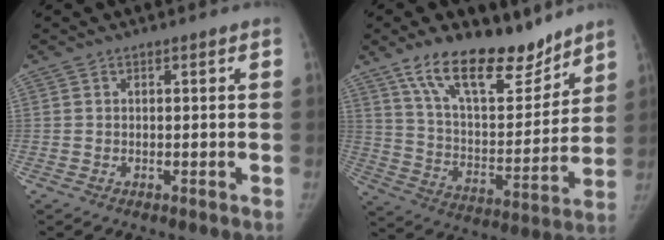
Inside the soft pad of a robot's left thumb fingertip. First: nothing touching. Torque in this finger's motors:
{"motor_torque": [0.87, -0.22, 1.42, -1.34, 0.29]}